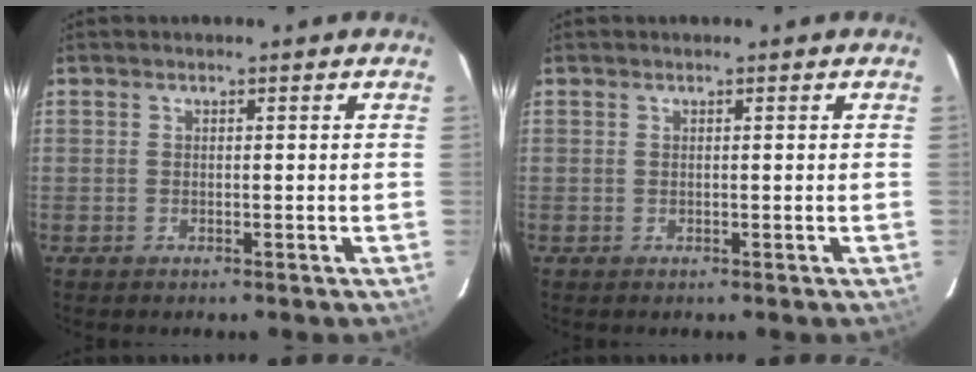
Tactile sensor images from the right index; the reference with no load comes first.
{"total": 0.0}